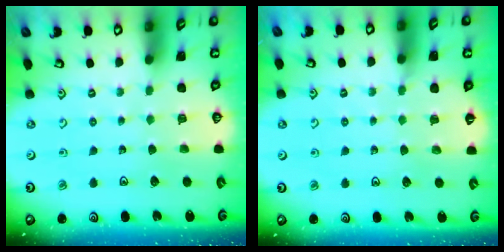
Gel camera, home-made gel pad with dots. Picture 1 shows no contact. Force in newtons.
{"total": 3.9, "press": 3.8, "slide": 0.5}